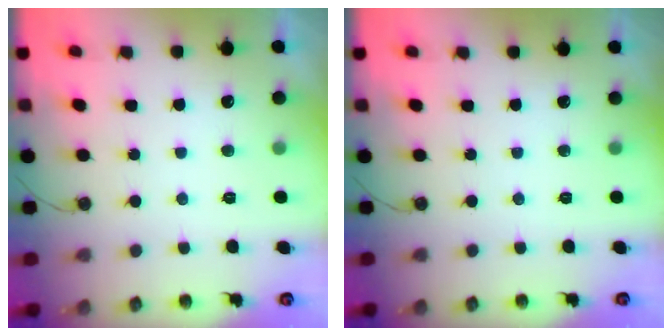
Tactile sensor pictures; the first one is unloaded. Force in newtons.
{"total": 0.0}